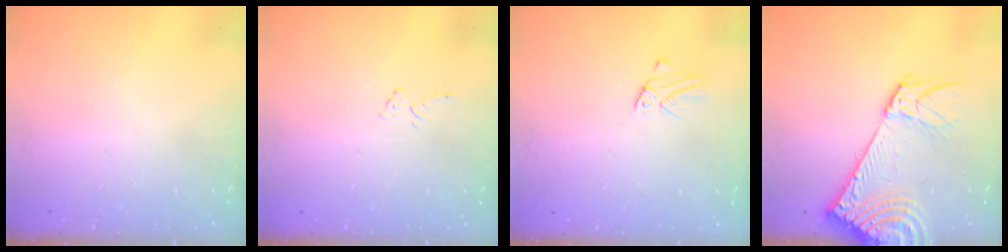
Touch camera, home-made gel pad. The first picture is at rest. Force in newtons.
{"total": 5.1, "press": 5.1, "slide": 0.4}
{"total": 1.1, "press": 1.1, "slide": 0.2}
{"total": 14.8, "press": 14.4, "slide": 3.5}